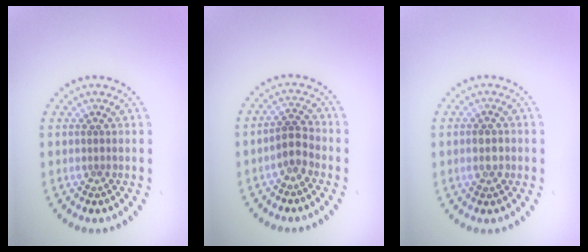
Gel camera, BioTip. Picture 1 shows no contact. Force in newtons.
{"total": 2.0, "press": 1.8, "slide": 0.9}
{"total": 1.9, "press": 1.8, "slide": 0.4}